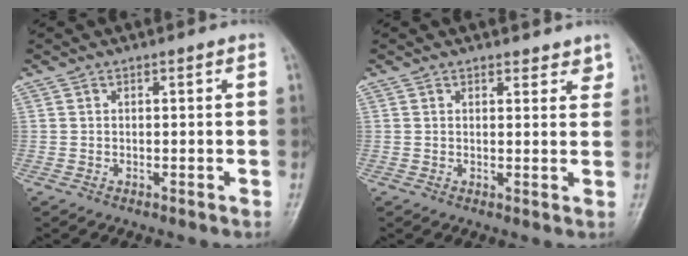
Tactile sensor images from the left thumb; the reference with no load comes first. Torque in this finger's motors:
{"motor_torque": [-0.42, 0.21, 0.02, -0.03, 0.02]}